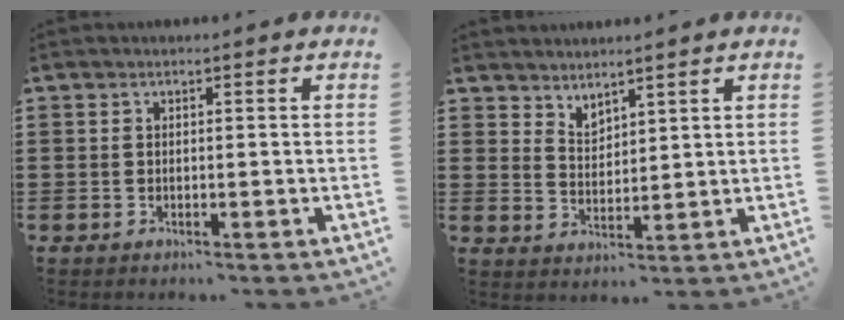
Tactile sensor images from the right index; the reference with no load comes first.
{"total": 2.9, "force": [2.8, 0.6, -0.4], "torque": [-0.001, -0.006, 0.055]}